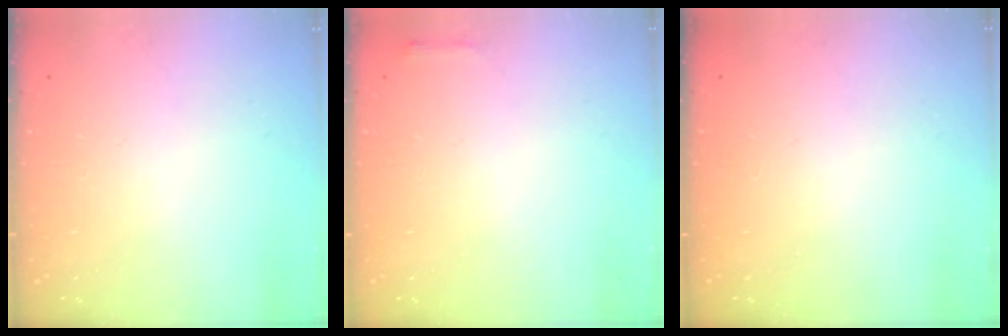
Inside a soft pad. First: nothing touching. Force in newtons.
{"total": 2.3, "press": 2.3, "slide": 0.5}
{"total": 0.0}